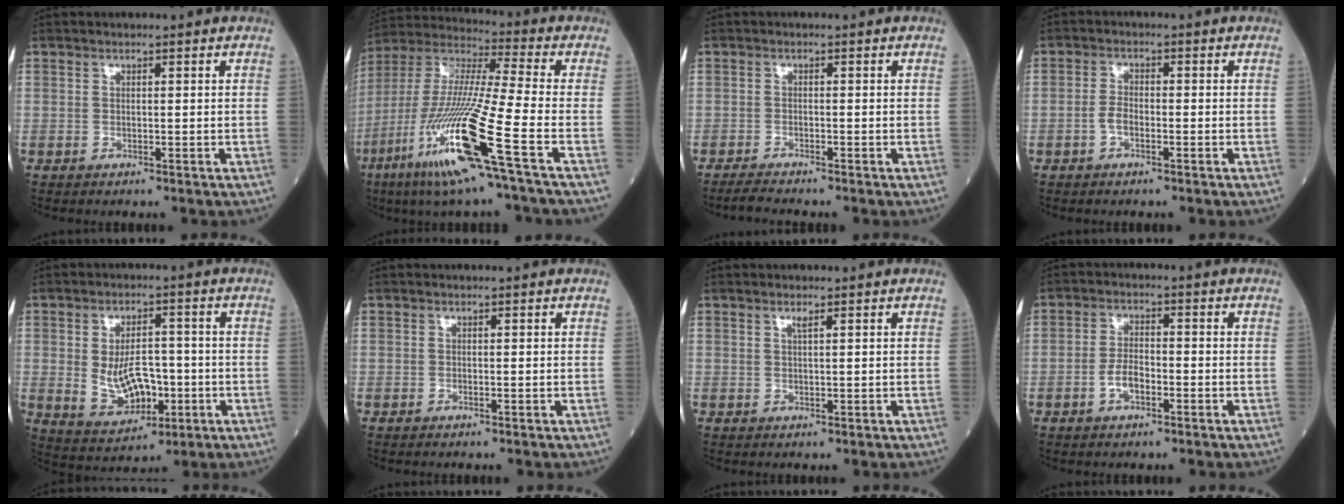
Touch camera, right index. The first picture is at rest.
{"total": 18.9, "force": [-8.1, -0.8, 17.1], "torque": [-0.371, -0.037, -0.163]}
{"total": 2.1, "force": [-1.9, -0.6, 0.5], "torque": [-0.023, -0.013, -0.039]}
{"total": 2.4, "force": [-0.8, 1.1, 1.9], "torque": [-0.036, 0.005, -0.014]}
{"total": 8.9, "force": [-1.2, 5.2, 7.1], "torque": [-0.129, 0.000, -0.008]}
{"total": 0.0}
{"total": 0.8, "force": [0.5, -0.1, 0.7], "torque": [-0.014, -0.001, 0.009]}
{"total": 3.7, "force": [-1.4, 1.7, 2.9], "torque": [-0.054, 0.005, -0.025]}